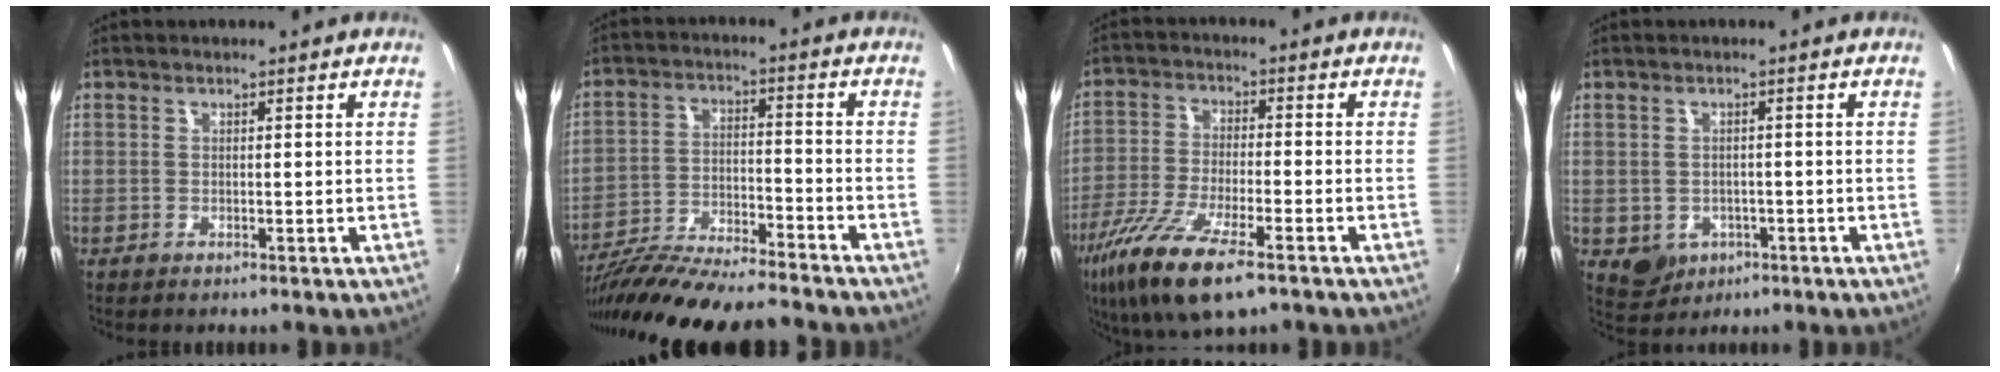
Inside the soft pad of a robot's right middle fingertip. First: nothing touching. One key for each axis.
{"total": 18.8, "fx": -16.5, "fy": 2.2, "fz": 8.9, "tx": -0.173, "ty": -0.038, "tz": -0.272}
{"total": 13.9, "fx": -8.6, "fy": 3.7, "fz": 10.3, "tx": -0.222, "ty": -0.041, "tz": -0.167}
{"total": 4.9, "fx": -1.7, "fy": 4.2, "fz": 1.8, "tx": -0.044, "ty": -0.004, "tz": -0.013}